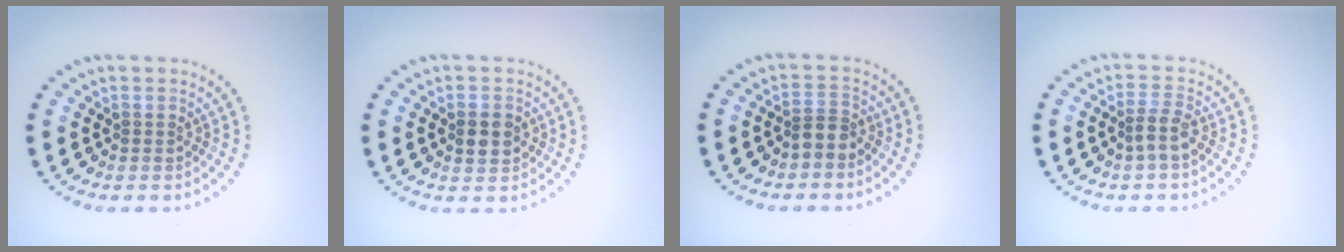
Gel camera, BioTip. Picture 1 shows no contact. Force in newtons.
{"total": 2.2, "press": 2.2, "slide": 0.0}
{"total": 2.0, "press": 1.4, "slide": 1.4}
{"total": 1.9, "press": 1.5, "slide": 1.2}